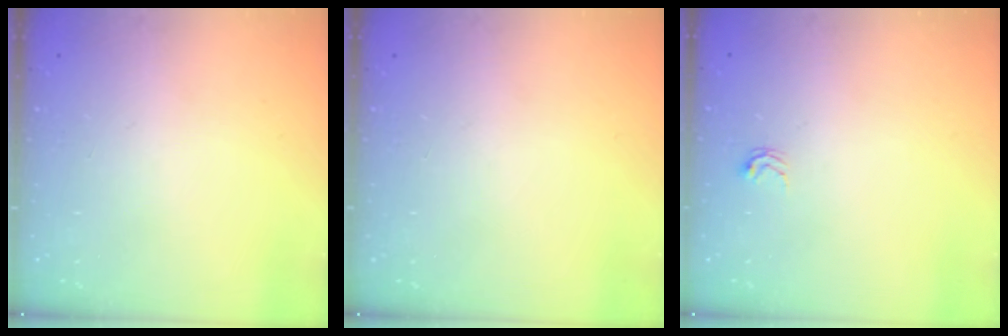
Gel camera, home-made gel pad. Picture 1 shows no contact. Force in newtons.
{"total": 0.0}
{"total": 2.9, "press": 2.8, "slide": 0.4}